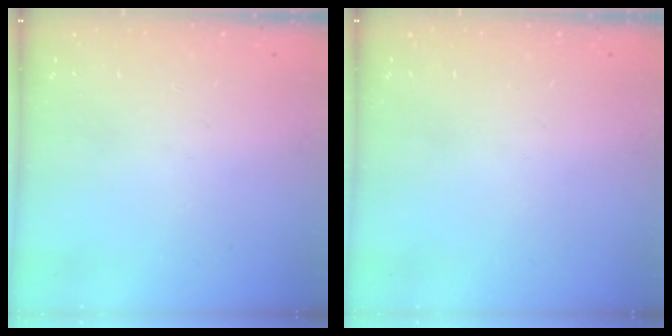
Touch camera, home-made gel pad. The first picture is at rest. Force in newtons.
{"total": 0.0}